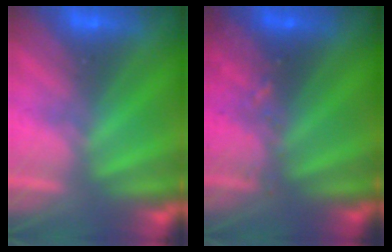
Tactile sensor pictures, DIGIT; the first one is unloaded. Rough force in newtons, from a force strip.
{"total": 2.9}